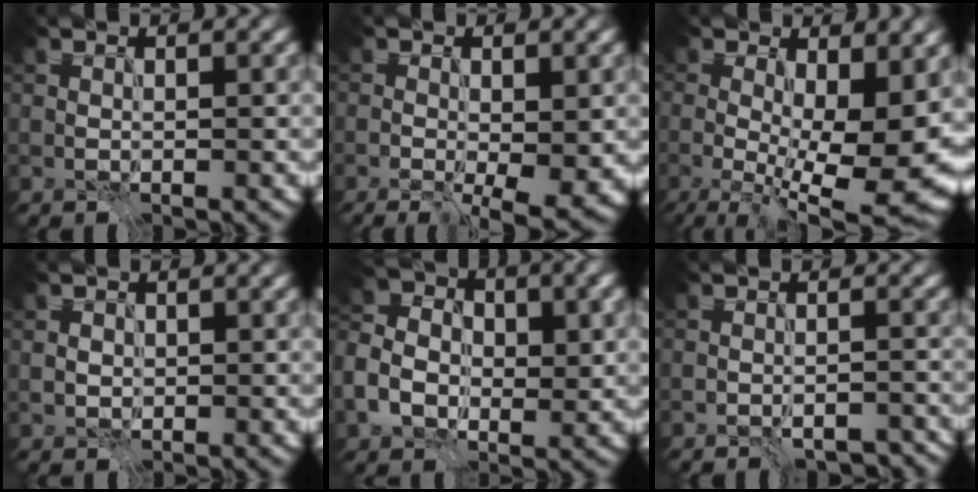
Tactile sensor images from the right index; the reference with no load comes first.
{"total": 3.9, "force": [-0.3, 1.2, 3.7], "torque": [-0.047, -0.008, -0.002]}
{"total": 12.4, "force": [-0.2, 4.8, 11.5], "torque": [-0.154, -0.012, 0.010]}
{"total": 0.7, "force": [0.0, 0.7, 0.1], "torque": [-0.001, -0.001, 0.005]}
{"total": 7.1, "force": [-1.0, 5.4, 4.6], "torque": [-0.075, 0.003, -0.021]}
{"total": 2.0, "force": [-1.6, 0.6, 1.0], "torque": [-0.002, -0.002, -0.018]}